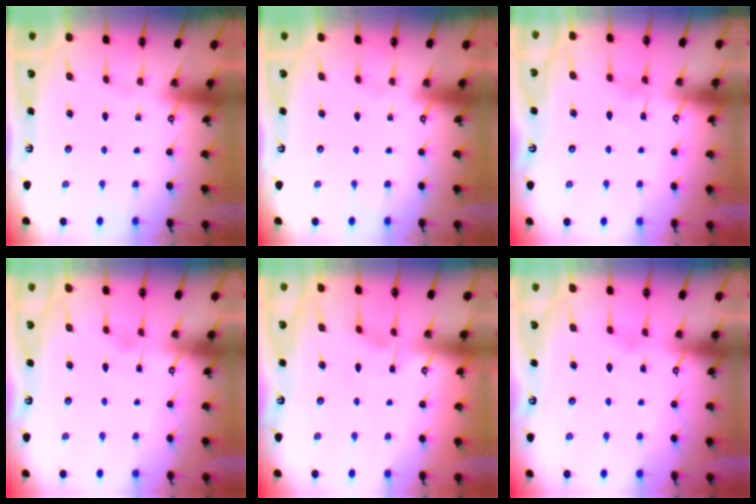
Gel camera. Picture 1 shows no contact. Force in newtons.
{"total": 0.0}
{"total": 4.9, "press": 4.9, "slide": 0.5}
{"total": 2.1, "press": 2.1, "slide": 0.2}
{"total": 3.2, "press": 3.2, "slide": 0.3}
{"total": 2.2, "press": 2.2, "slide": 0.3}